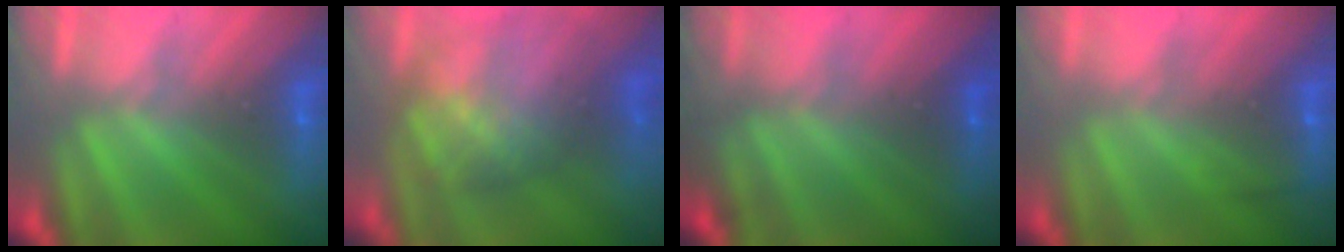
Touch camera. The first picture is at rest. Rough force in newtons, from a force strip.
{"total": 7.3}
{"total": 4.5}
{"total": 2.2}